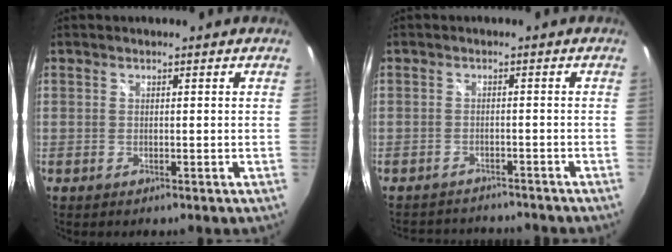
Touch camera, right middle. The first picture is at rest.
{"total": 7.5, "force": [-7.0, 2.0, 1.6], "torque": [-0.043, 0.006, -0.098]}